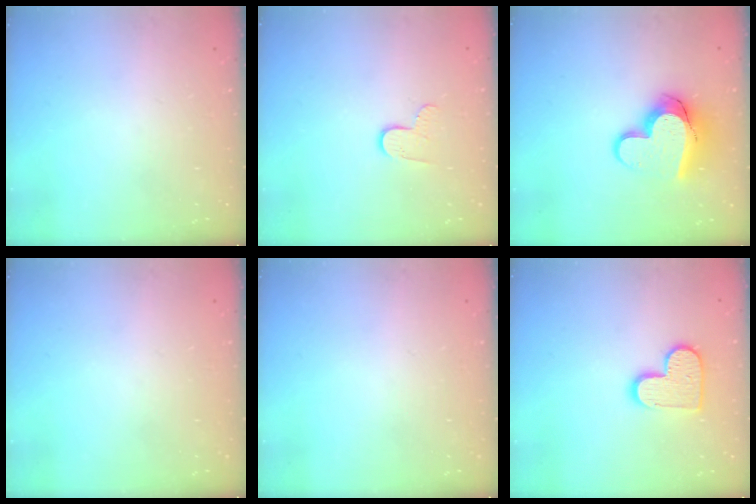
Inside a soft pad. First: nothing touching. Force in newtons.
{"total": 5.9, "press": 5.9, "slide": 0.6}
{"total": 13.4, "press": 13.4, "slide": 1.1}
{"total": 0.0}
{"total": 0.0}
{"total": 11.5, "press": 11.4, "slide": 0.6}